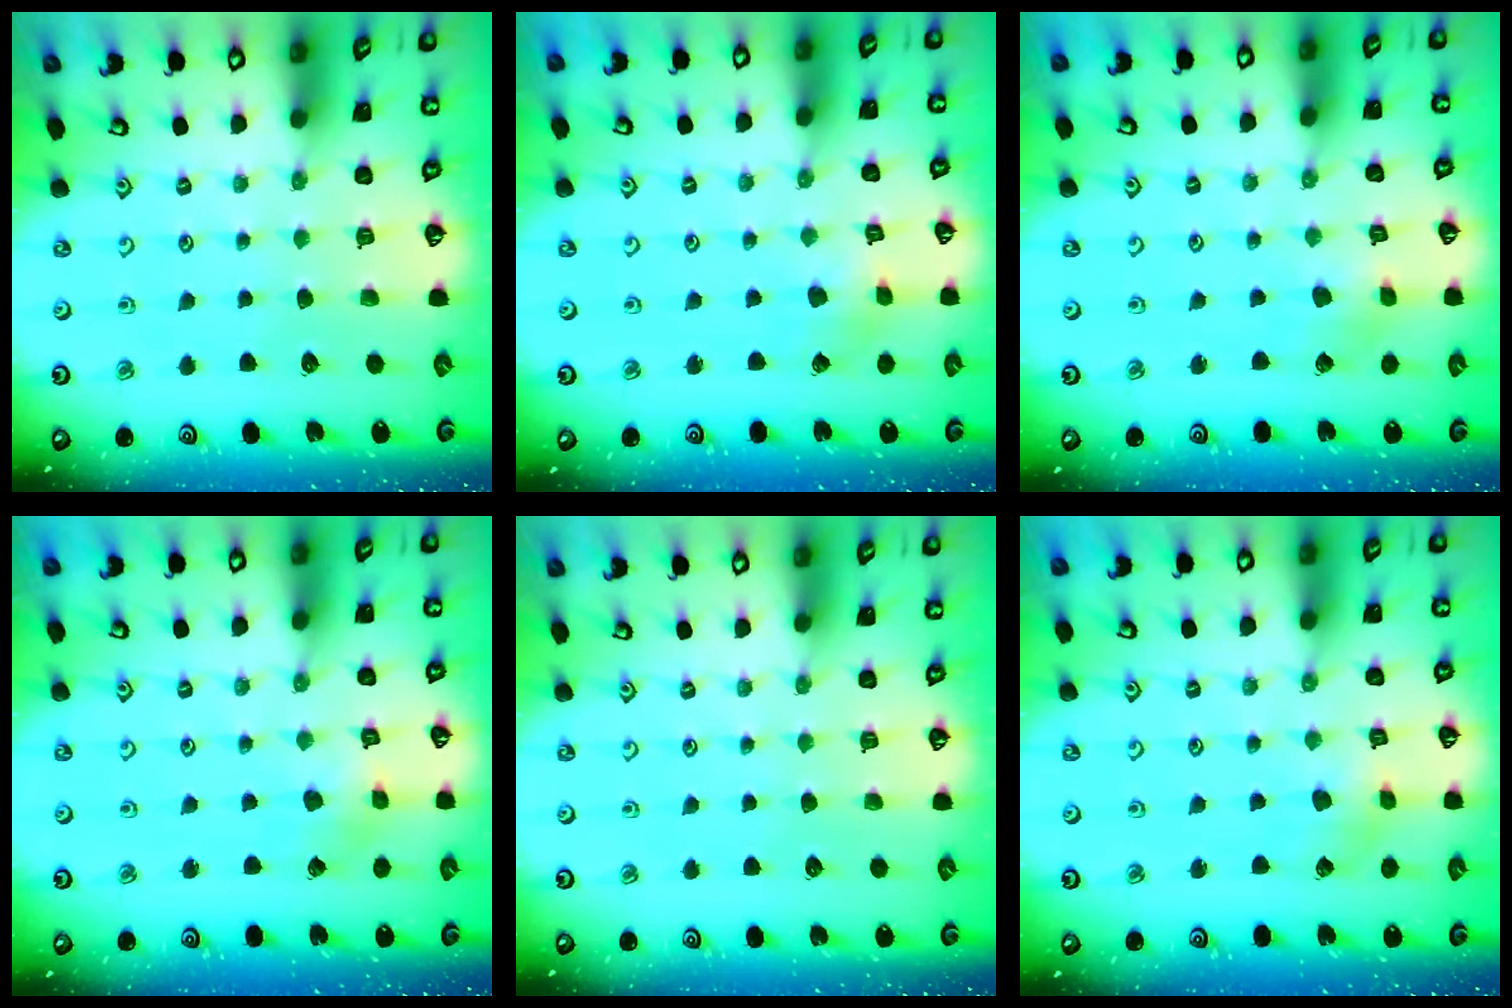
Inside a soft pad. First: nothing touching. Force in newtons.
{"total": 2.6, "press": 2.6, "slide": 0.2}
{"total": 3.1, "press": 3.1, "slide": 0.2}
{"total": 2.3, "press": 2.3, "slide": 0.4}
{"total": 0.0}
{"total": 2.7, "press": 2.7, "slide": 0.5}